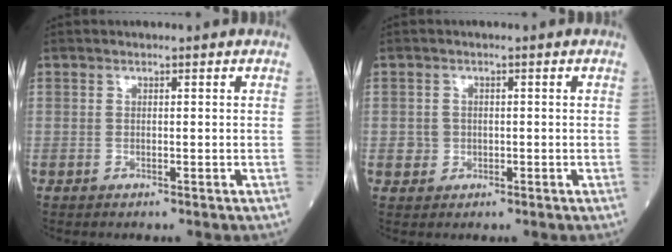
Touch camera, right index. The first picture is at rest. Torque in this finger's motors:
{"motor_torque": [-0.02, 0.12, -0.04, 0.01]}